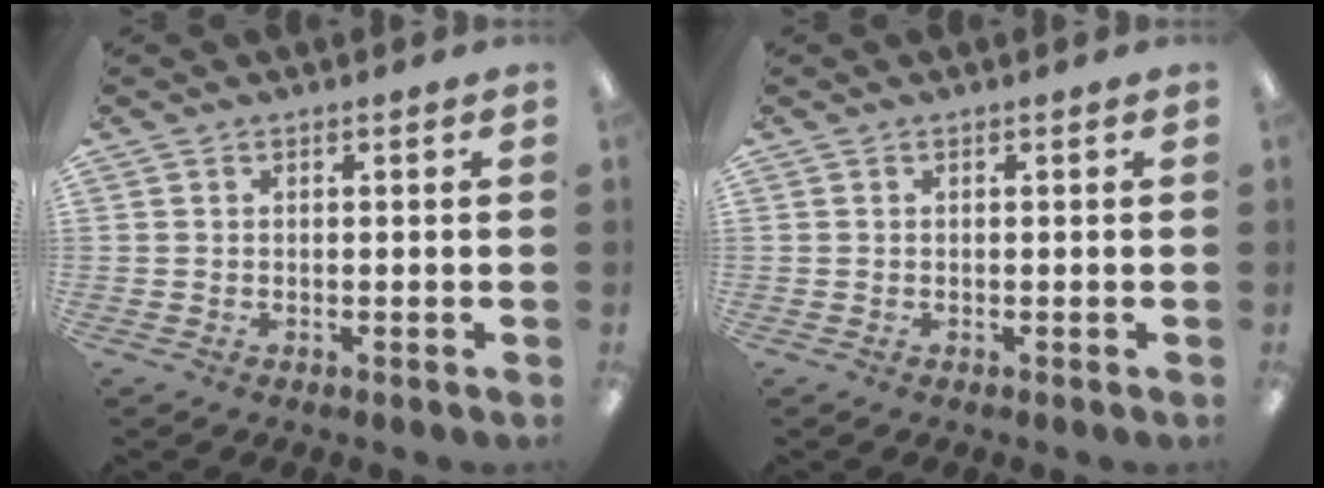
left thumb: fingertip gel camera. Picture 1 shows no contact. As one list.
[{"total": 0.0}]